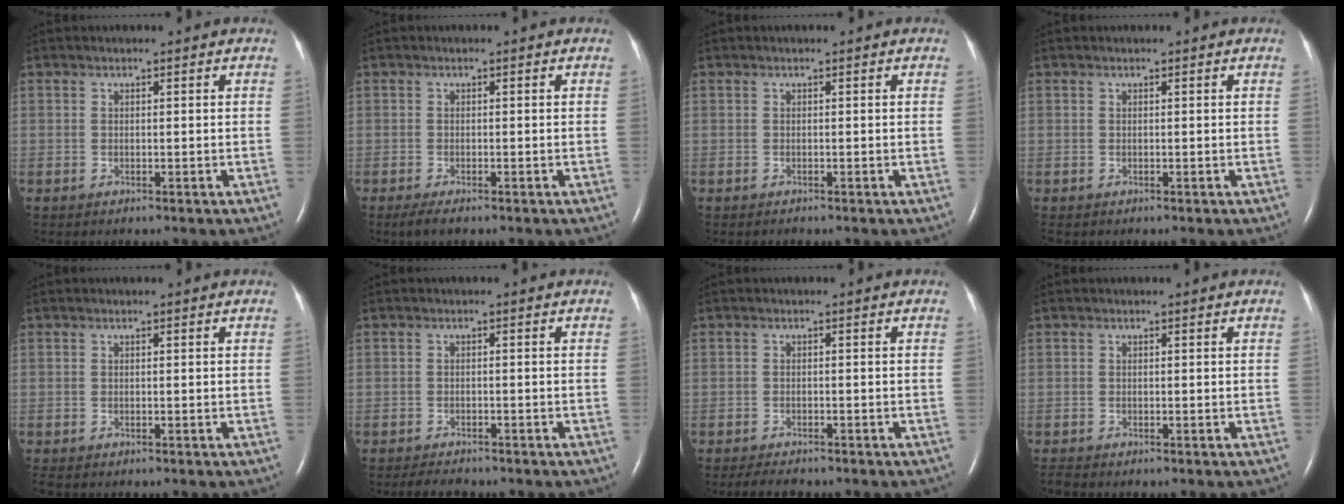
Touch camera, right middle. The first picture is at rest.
{"total": 1.9, "force": [-1.3, 0.4, 1.3], "torque": [-0.032, -0.007, -0.025]}
{"total": 0.0}
{"total": 0.0}
{"total": 0.0}
{"total": 2.6, "force": [-2.3, 0.8, 0.9], "torque": [-0.023, -0.006, -0.032]}
{"total": 2.7, "force": [-2.4, 0.7, 1.1], "torque": [-0.026, -0.008, -0.034]}
{"total": 0.6, "force": [-0.6, -0.1, 0.1], "torque": [-0.009, -0.004, -0.012]}